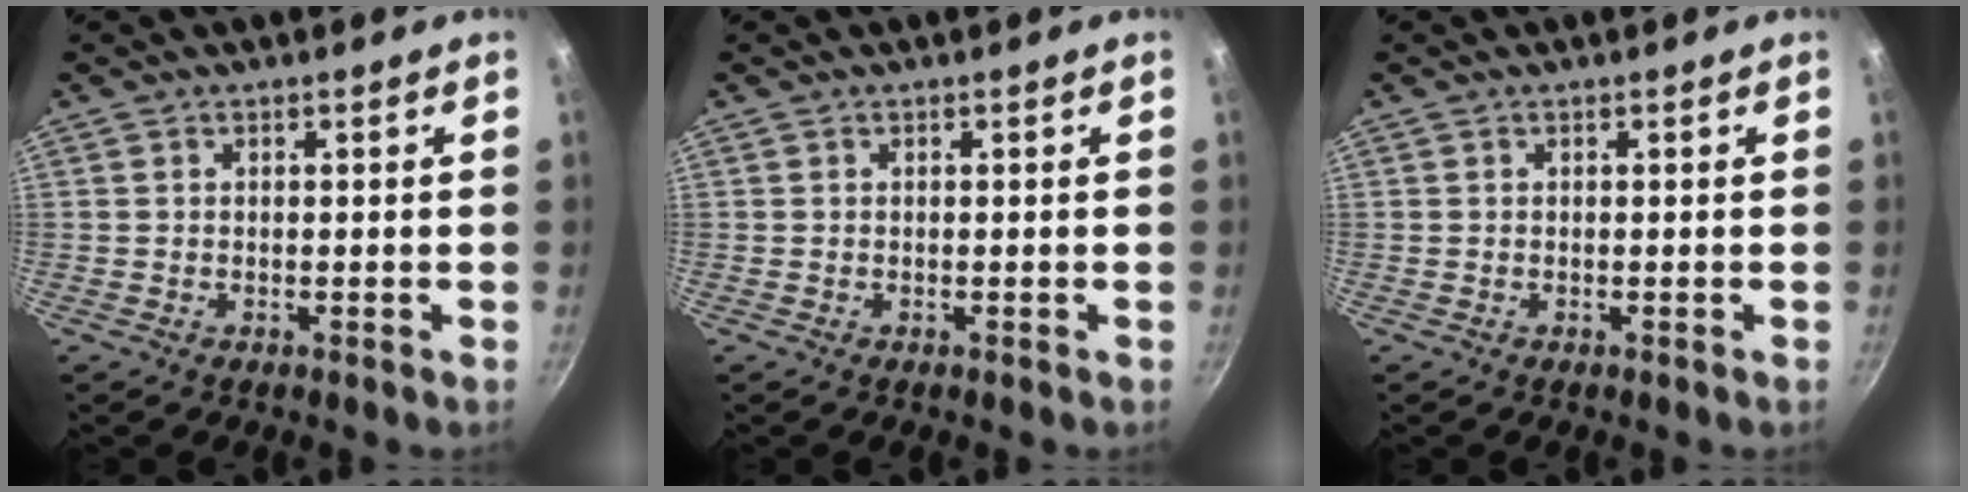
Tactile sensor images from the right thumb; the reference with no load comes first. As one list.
[{"total": 0.0}, {"total": 0.0}]